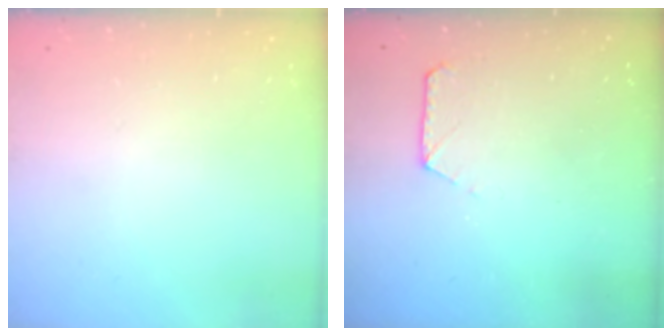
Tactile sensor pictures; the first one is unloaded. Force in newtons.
{"total": 6.6, "press": 6.5, "slide": 0.7}